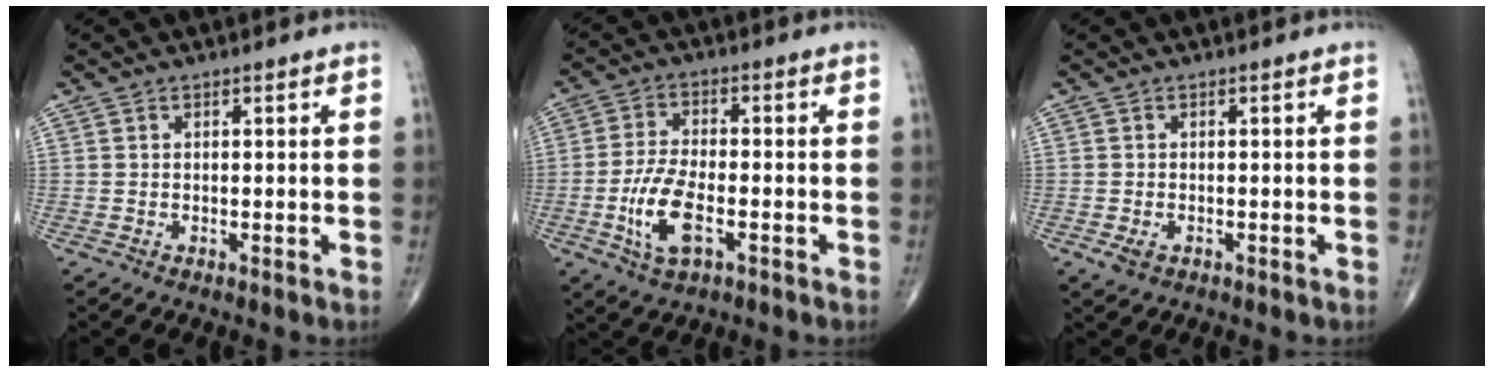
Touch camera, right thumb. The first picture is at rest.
{"total": 9.2, "force": [-3.0, 4.0, 7.7], "torque": [-0.163, 0.010, -0.056]}
{"total": 1.9, "force": [-0.8, 1.2, 1.2], "torque": [-0.024, -0.001, -0.010]}